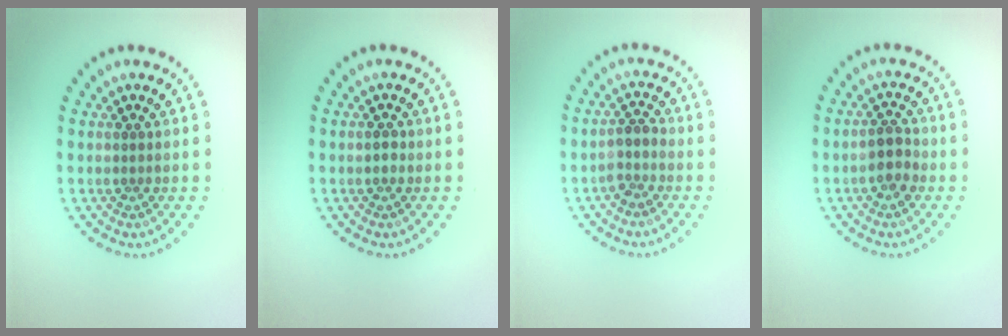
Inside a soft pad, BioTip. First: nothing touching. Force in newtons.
{"total": 1.0, "press": 1.0, "slide": 0.1}
{"total": 1.7, "press": 1.5, "slide": 1.0}
{"total": 2.6, "press": 2.5, "slide": 0.7}